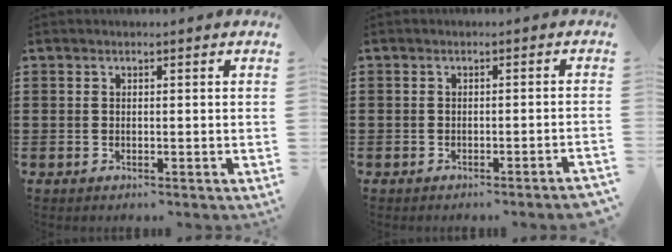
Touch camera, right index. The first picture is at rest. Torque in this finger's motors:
{"motor_torque": [0.02, 0.04, -0.09, -0.04]}